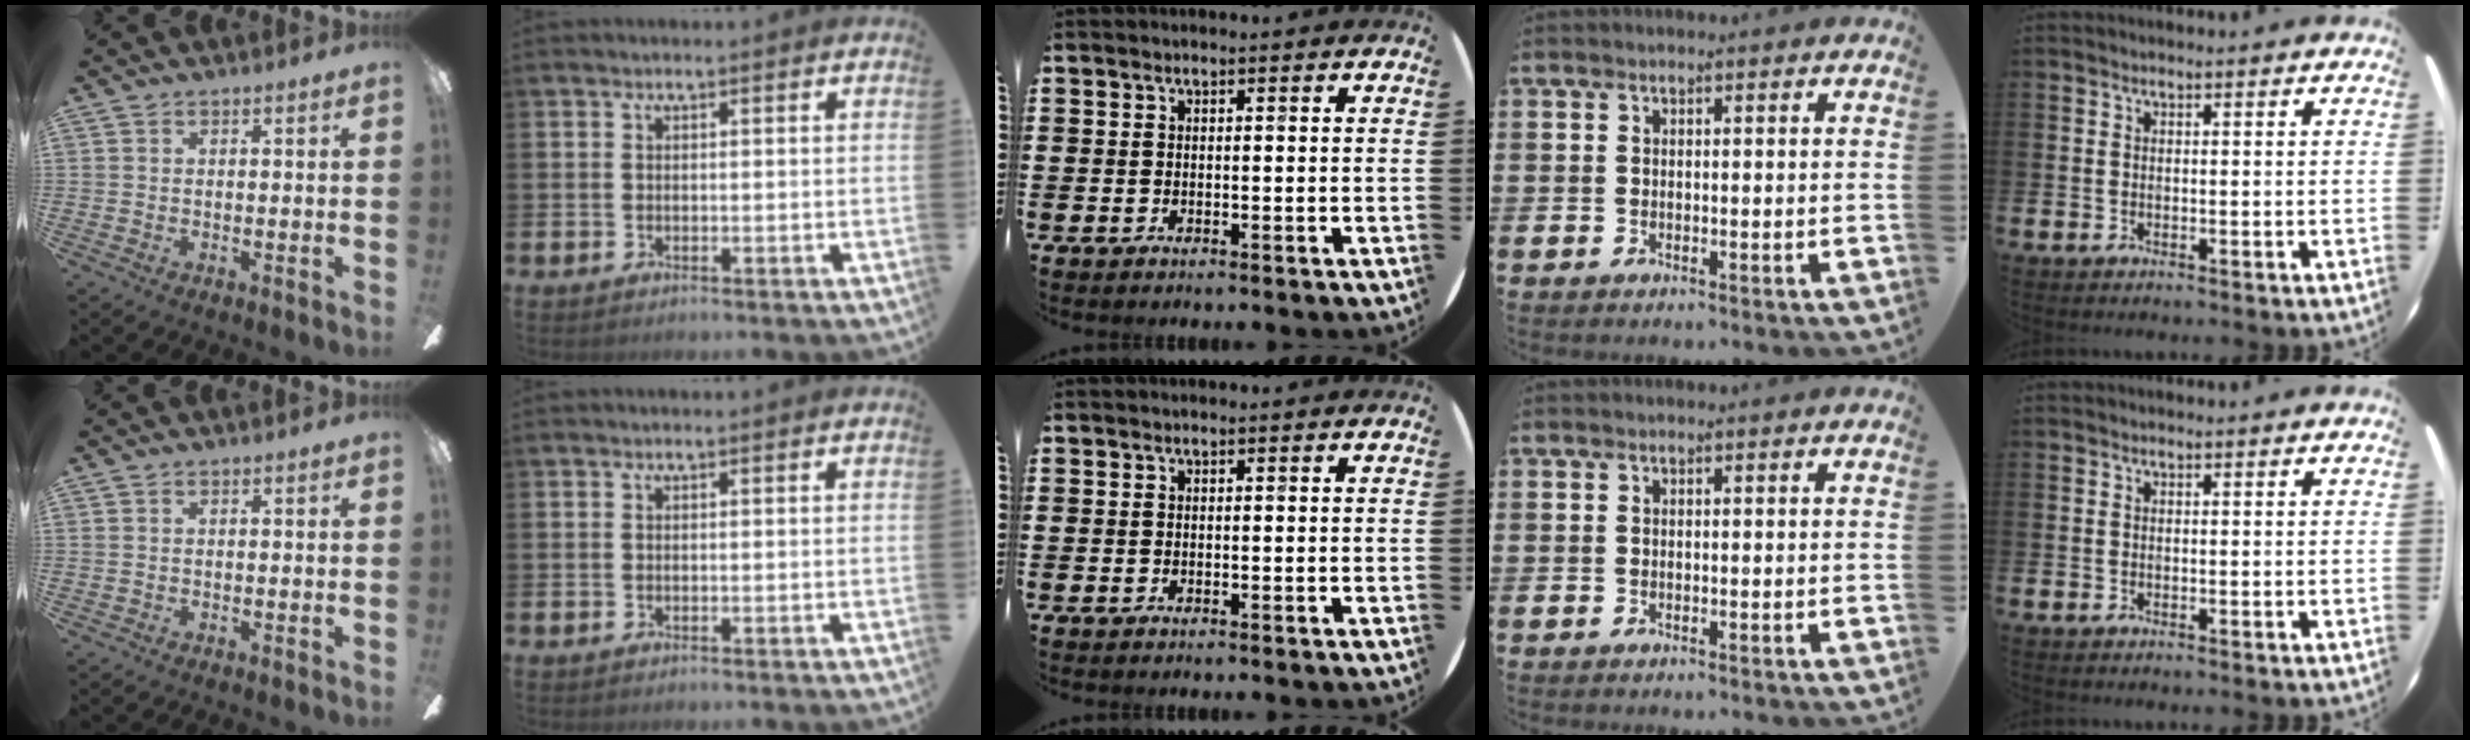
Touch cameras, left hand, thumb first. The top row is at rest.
{}